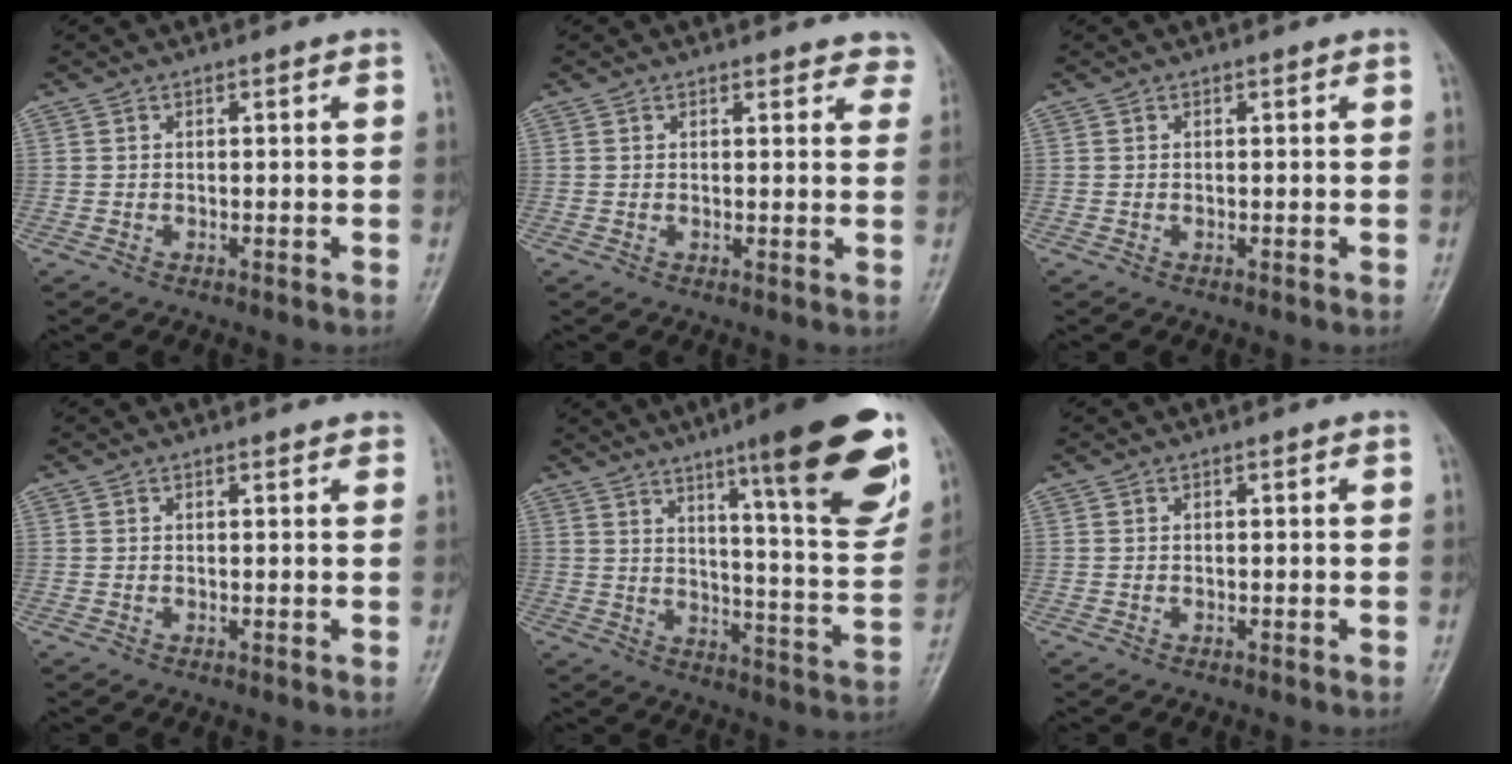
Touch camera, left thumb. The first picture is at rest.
{"total": 4.2, "force": [3.8, 1.6, 0.8], "torque": [0.026, -0.016, 0.022]}
{"total": 0.0}
{"total": 1.1, "force": [0.9, 0.4, 0.5], "torque": [-0.003, -0.001, 0.008]}
{"total": 22.3, "force": [12.6, 3.3, 18.1], "torque": [-0.223, -0.056, 0.184]}
{"total": 0.0}